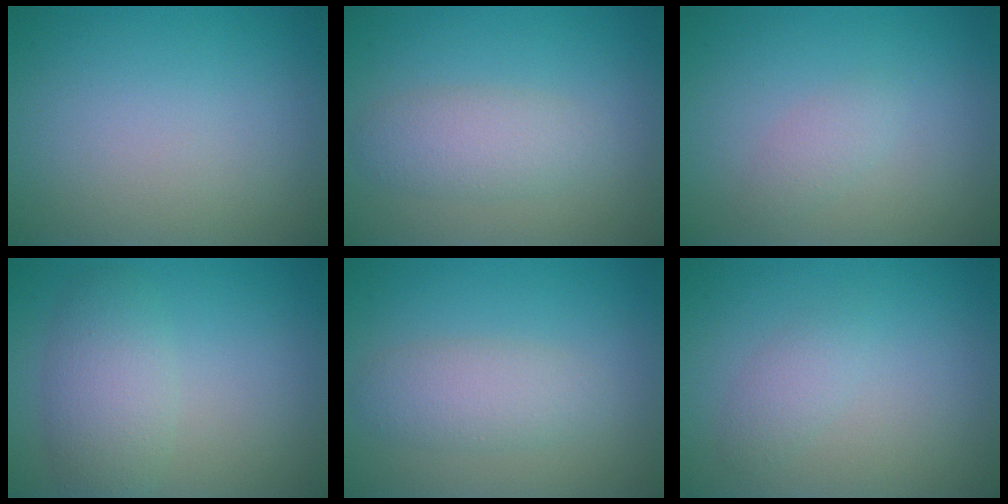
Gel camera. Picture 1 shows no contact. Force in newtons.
{"total": 2.9, "press": 2.9, "slide": 0.2}
{"total": 1.3, "press": 1.3, "slide": 0.1}
{"total": 3.8, "press": 3.8, "slide": 0.4}
{"total": 2.9, "press": 2.9, "slide": 0.2}
{"total": 1.4, "press": 1.4, "slide": 0.1}